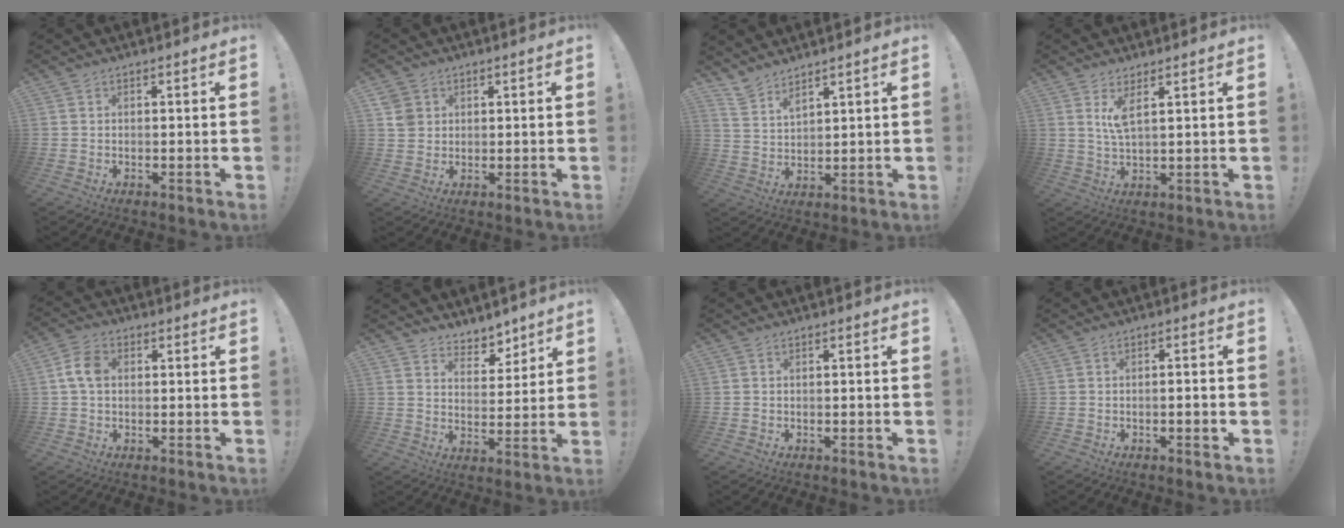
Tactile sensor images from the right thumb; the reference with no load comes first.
{"total": 4.6, "force": [1.8, 4.1, 1.3], "torque": [-0.011, -0.003, 0.036]}
{"total": 5.5, "force": [5.2, 1.1, 1.7], "torque": [-0.043, -0.031, 0.099]}
{"total": 5.2, "force": [2.9, 1.2, 4.2], "torque": [-0.074, -0.012, 0.047]}
{"total": 6.7, "force": [0.7, 4.8, 4.7], "torque": [-0.085, 0.013, 0.016]}
{"total": 6.5, "force": [5.5, 3.3, 1.0], "torque": [-0.001, -0.058, 0.101]}
{"total": 0.0}
{"total": 2.3, "force": [-1.0, 0.5, 2.0], "torque": [-0.022, 0.002, -0.019]}